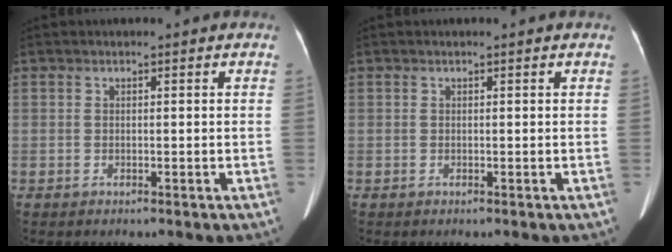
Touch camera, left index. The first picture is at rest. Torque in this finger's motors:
{"motor_torque": [0.03, -0.01, 0.00, -0.01]}